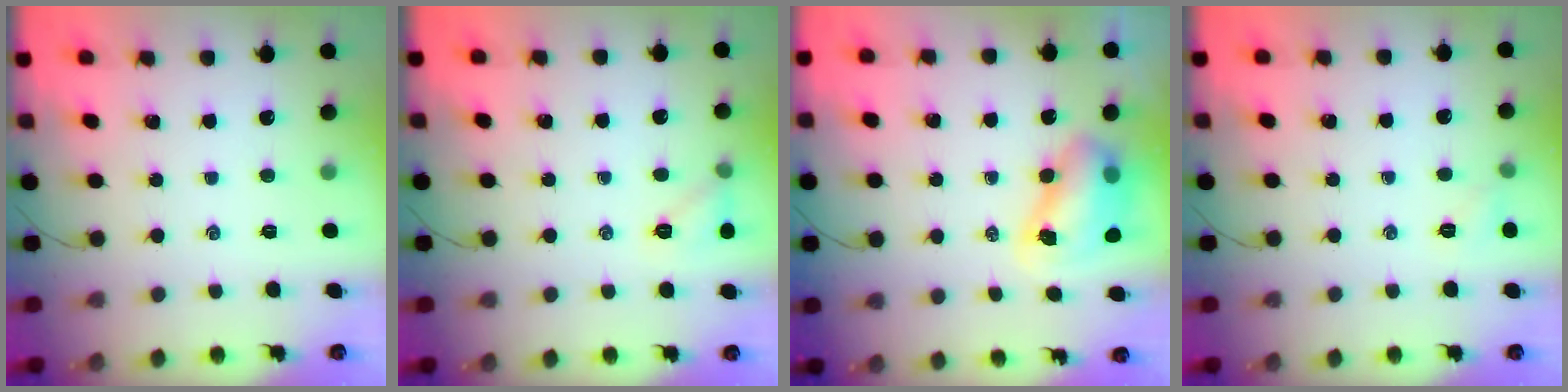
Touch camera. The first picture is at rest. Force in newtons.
{"total": 6.3, "press": 6.0, "slide": 1.9}
{"total": 8.2, "press": 8.0, "slide": 2.0}
{"total": 4.4, "press": 4.2, "slide": 1.4}